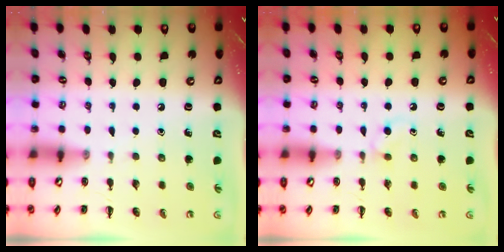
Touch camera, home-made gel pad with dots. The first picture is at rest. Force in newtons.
{"total": 2.6, "press": 2.3, "slide": 1.2}